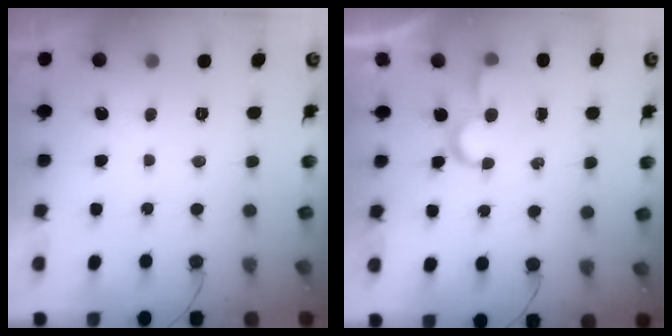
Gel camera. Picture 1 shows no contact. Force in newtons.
{"total": 4.3, "press": 4.3, "slide": 0.3}